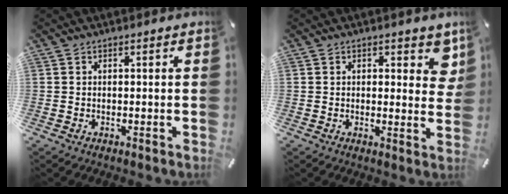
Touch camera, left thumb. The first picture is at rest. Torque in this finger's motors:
{"motor_torque": [0.40, -0.35, 0.08, -0.07, -0.01]}